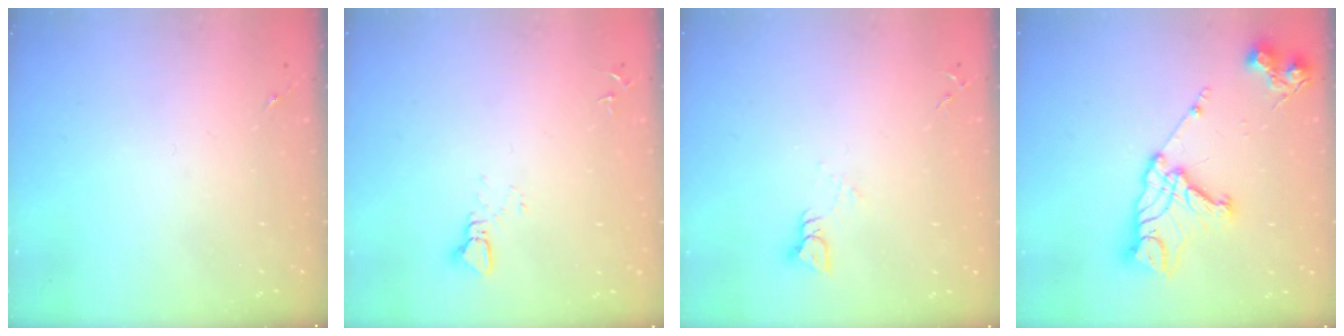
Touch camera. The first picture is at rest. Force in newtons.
{"total": 2.2, "press": 2.2, "slide": 0.1}
{"total": 3.6, "press": 3.6, "slide": 0.4}
{"total": 18.0, "press": 17.9, "slide": 1.7}